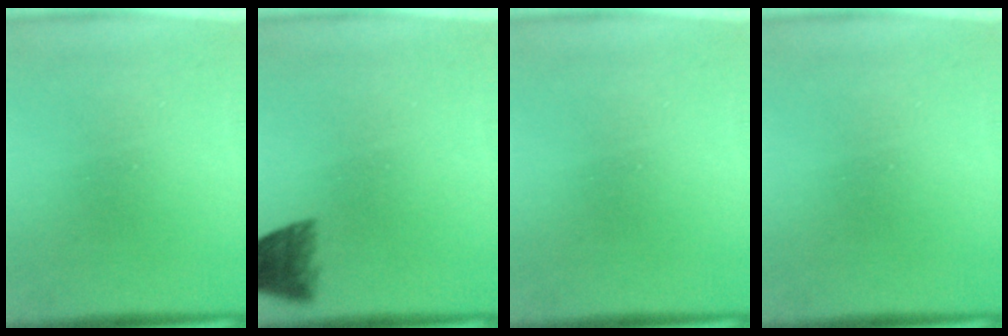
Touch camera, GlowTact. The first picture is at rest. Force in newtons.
{"total": 4.0}
{"total": 0.0}
{"total": 0.0}